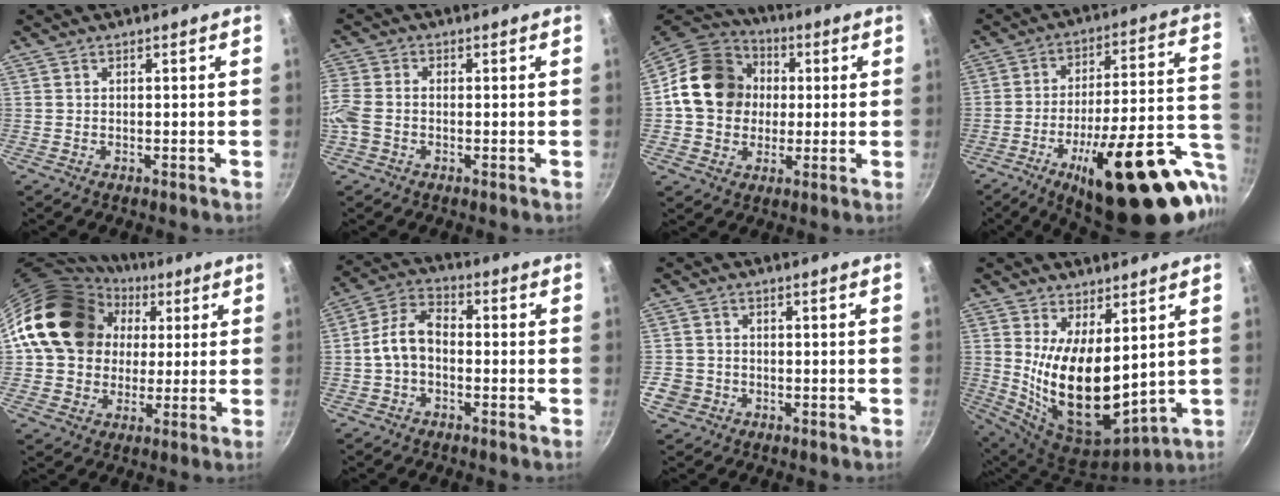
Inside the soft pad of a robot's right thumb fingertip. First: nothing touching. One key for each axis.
{"total": 6.2, "fx": -1.4, "fy": 4.4, "fz": 4.2, "tx": -0.099, "ty": 0.006, "tz": -0.042}
{"total": 16.6, "fx": 1.6, "fy": 14.1, "fz": 8.6, "tx": -0.118, "ty": 0.026, "tz": 0.016}
{"total": 29.0, "fx": -10.4, "fy": 9.6, "fz": 25.3, "tx": -0.315, "ty": 0.023, "tz": -0.142}
{"total": 19.9, "fx": 4.8, "fy": 16.4, "fz": 10.2, "tx": -0.153, "ty": 0.029, "tz": 0.083}
{"total": 7.9, "fx": -1.2, "fy": 5.1, "fz": 5.8, "tx": -0.103, "ty": 0.033, "tz": -0.035}
{"total": 3.9, "fx": -1.2, "fy": 3.4, "fz": 1.5, "tx": -0.028, "ty": 0.010, "tz": -0.021}
{"total": 16.3, "fx": 2.9, "fy": 8.1, "fz": 13.9, "tx": -0.230, "ty": -0.051, "tz": 0.075}